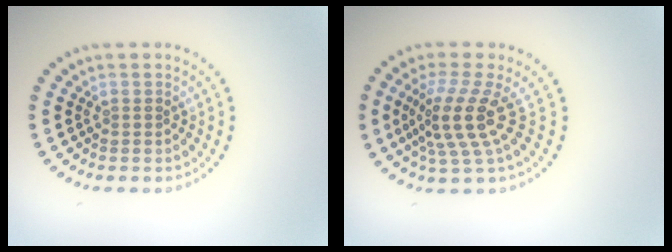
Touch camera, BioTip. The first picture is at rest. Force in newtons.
{"total": 4.4, "press": 3.1, "slide": 3.1}